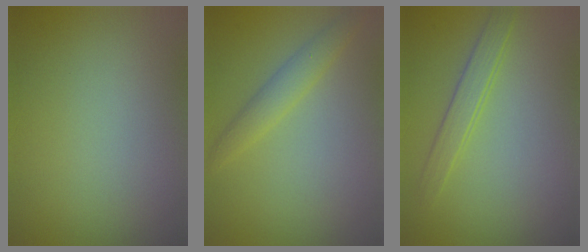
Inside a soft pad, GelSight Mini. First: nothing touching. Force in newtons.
{"total": 2.1, "press": 2.1, "slide": 0.1}
{"total": 1.8, "press": 1.8, "slide": 0.1}